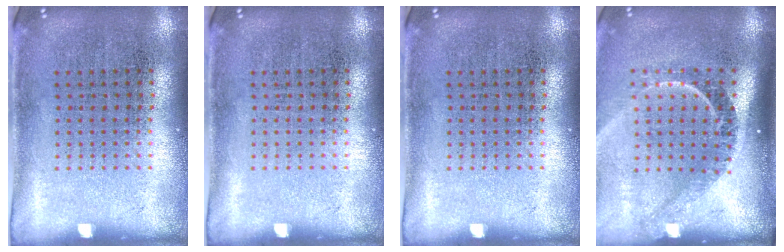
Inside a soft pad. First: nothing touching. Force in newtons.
{"total": 0.0}
{"total": 0.0}
{"total": 2.2, "press": 1.6, "slide": 1.6}